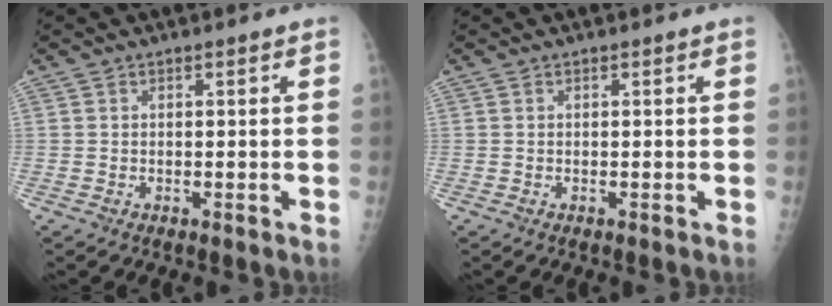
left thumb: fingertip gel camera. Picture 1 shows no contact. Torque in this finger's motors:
{"motor_torque": [-0.02, -0.01, -0.10, -0.07, 0.00]}